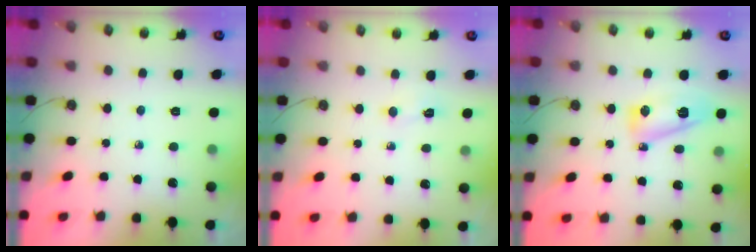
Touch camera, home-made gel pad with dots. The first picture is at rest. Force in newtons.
{"total": 2.8, "press": 2.7, "slide": 0.5}
{"total": 9.3, "press": 9.3, "slide": 0.7}